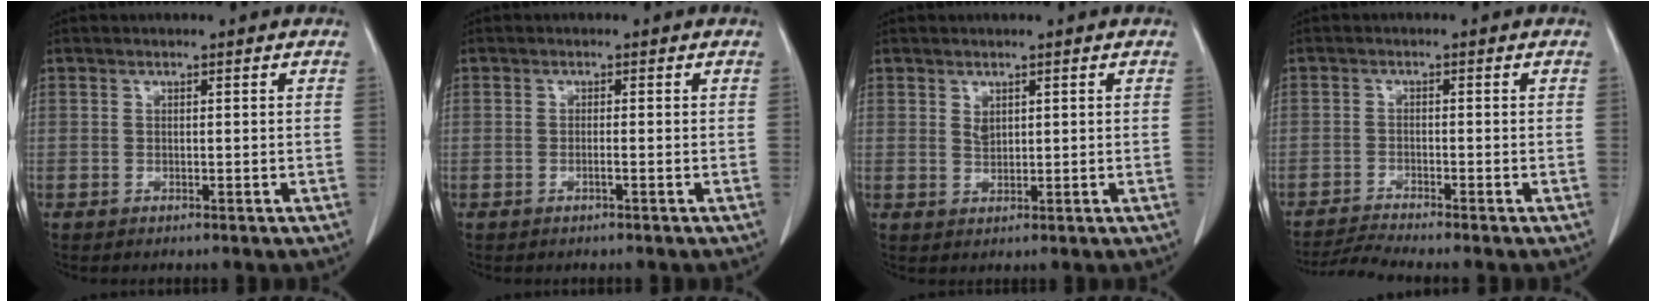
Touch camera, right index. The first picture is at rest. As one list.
[{"total": 0.7, "force": [-0.3, -0.1, 0.6], "torque": [-0.010, 0.003, -0.004]}, {"total": 1.5, "force": [0.8, 0.9, 0.8], "torque": [-0.012, -0.001, 0.021]}, {"total": 3.8, "force": [-3.4, -1.7, 0.5], "torque": [-0.022, -0.021, -0.067]}]